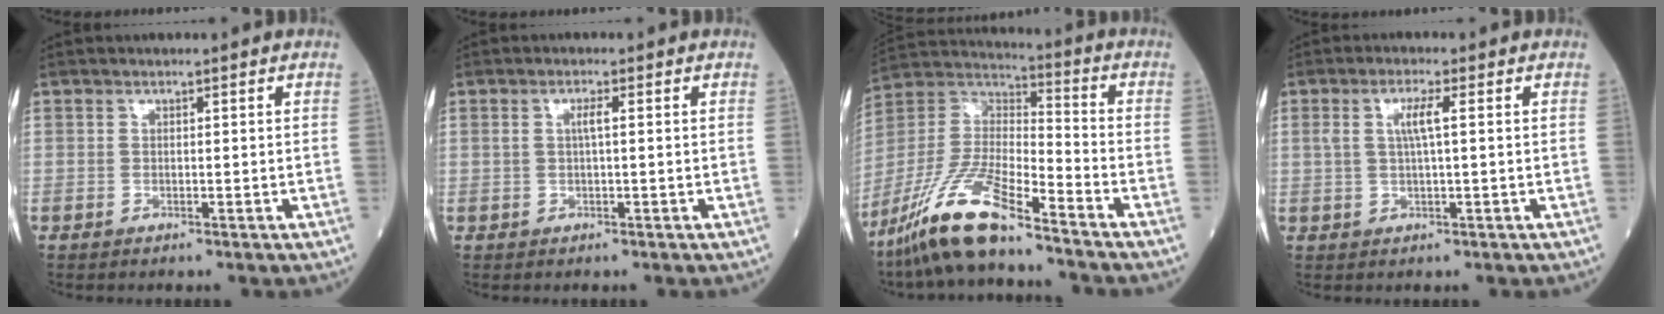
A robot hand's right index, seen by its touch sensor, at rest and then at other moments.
{"total": 1.5, "force": [0.3, 0.1, 1.5], "torque": [-0.030, 0.003, 0.003]}
{"total": 14.7, "force": [-10.9, 1.7, 9.7], "torque": [-0.208, -0.013, -0.206]}
{"total": 3.4, "force": [0.7, 0.2, 3.3], "torque": [-0.068, 0.006, 0.014]}